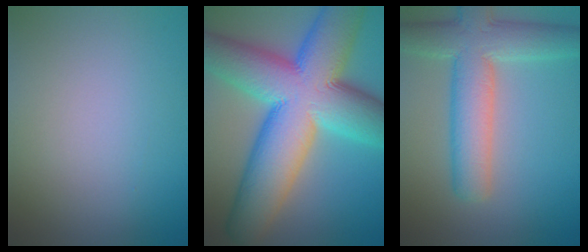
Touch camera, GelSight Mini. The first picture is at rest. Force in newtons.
{"total": 17.4, "press": 17.4, "slide": 0.5}
{"total": 7.6, "press": 7.6, "slide": 0.4}